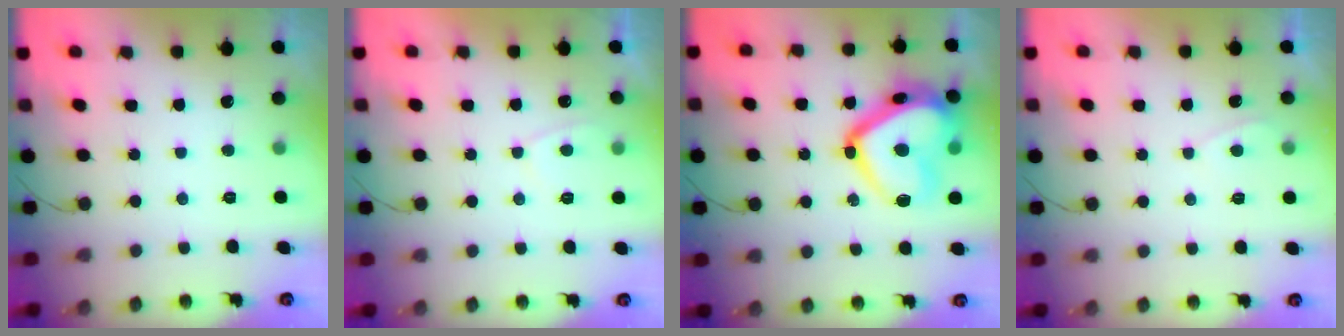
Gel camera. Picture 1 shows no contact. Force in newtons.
{"total": 2.1, "press": 2.0, "slide": 0.6}
{"total": 22.8, "press": 22.7, "slide": 1.8}
{"total": 2.0, "press": 2.0, "slide": 0.2}